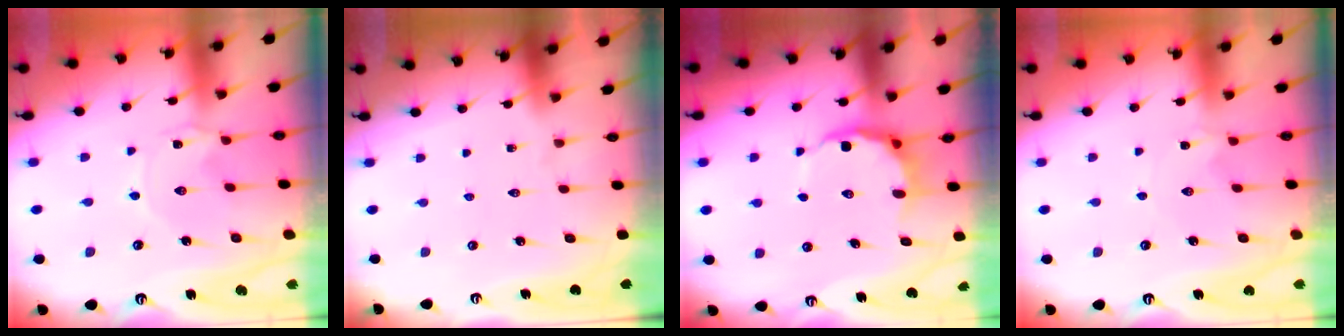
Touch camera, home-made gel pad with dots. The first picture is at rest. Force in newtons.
{"total": 0.0}
{"total": 8.9, "press": 8.6, "slide": 2.3}
{"total": 0.0}